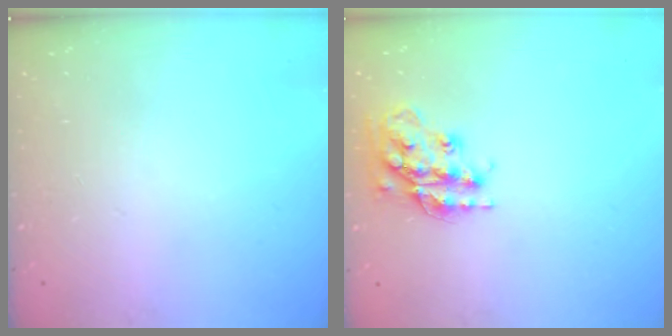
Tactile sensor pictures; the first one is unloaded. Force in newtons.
{"total": 17.1, "press": 17.1, "slide": 1.4}